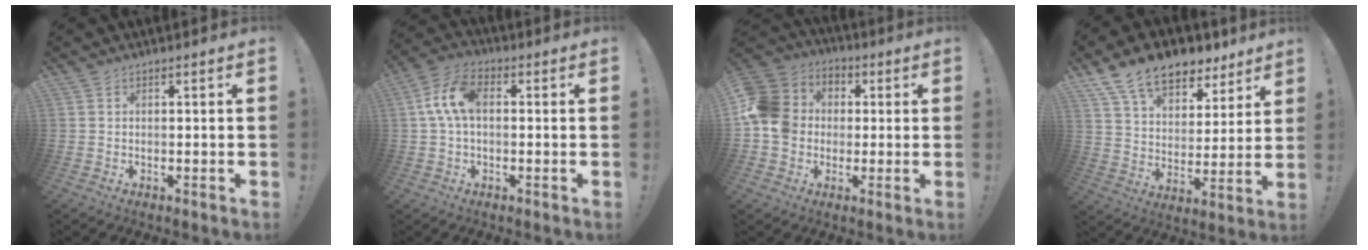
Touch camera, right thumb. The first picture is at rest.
{"total": 10.1, "force": [1.0, 5.9, 8.1], "torque": [-0.156, 0.010, 0.021]}
{"total": 13.4, "force": [-0.3, 12.0, 5.8], "torque": [-0.110, 0.016, 0.001]}
{"total": 14.8, "force": [10.7, 8.0, 6.5], "torque": [-0.117, -0.069, 0.196]}